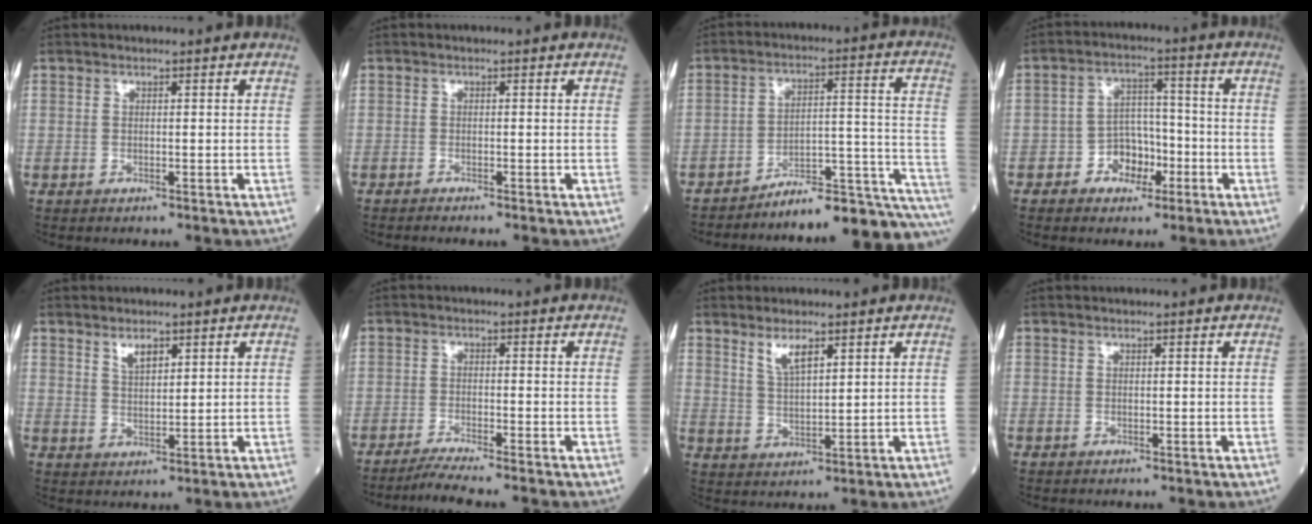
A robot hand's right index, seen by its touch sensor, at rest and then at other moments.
{"total": 1.4, "force": [-1.2, -0.3, 0.7], "torque": [-0.011, 0.001, -0.019]}
{"total": 18.4, "force": [-17.1, 0.7, 6.6], "torque": [-0.033, 0.048, -0.234]}
{"total": 6.1, "force": [-2.8, 4.3, 3.2], "torque": [-0.054, 0.019, -0.047]}
{"total": 2.9, "force": [1.9, 1.1, 1.9], "torque": [-0.040, 0.000, 0.041]}
{"total": 4.9, "force": [-4.3, -1.1, 2.1], "torque": [-0.037, -0.018, -0.077]}
{"total": 4.1, "force": [2.7, 1.0, 3.0], "torque": [-0.063, -0.004, 0.057]}
{"total": 0.0}